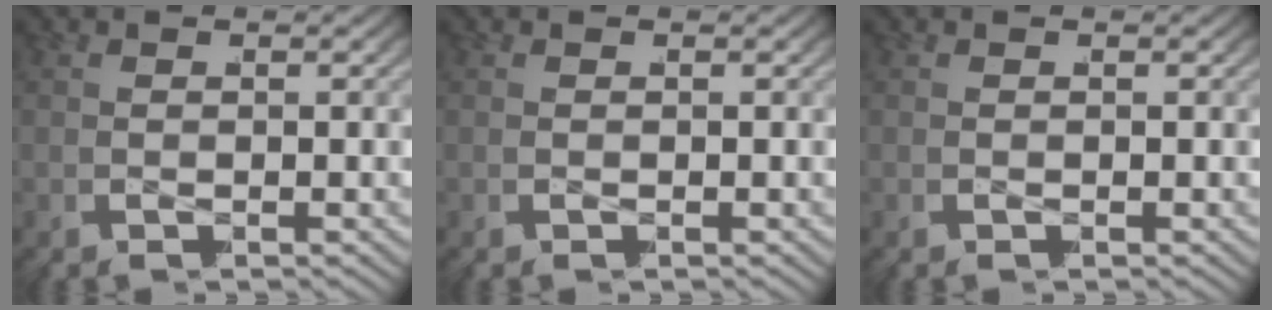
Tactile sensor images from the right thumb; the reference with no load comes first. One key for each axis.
{"total": 0.0}
{"total": 0.0}